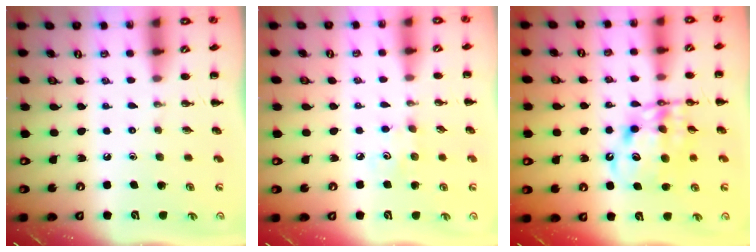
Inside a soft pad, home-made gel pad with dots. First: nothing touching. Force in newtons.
{"total": 3.4, "press": 3.3, "slide": 0.9}
{"total": 11.3, "press": 10.9, "slide": 2.9}